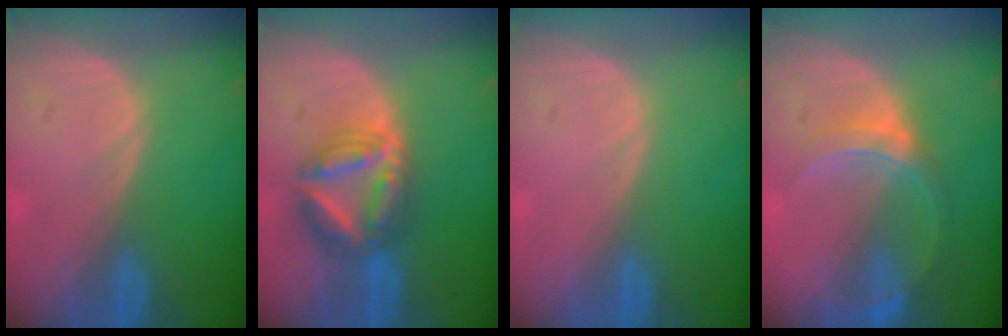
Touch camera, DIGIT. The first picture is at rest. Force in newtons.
{"total": 7.6, "press": 7.6, "slide": 0.8}
{"total": 0.0}
{"total": 6.0, "press": 5.6, "slide": 2.0}